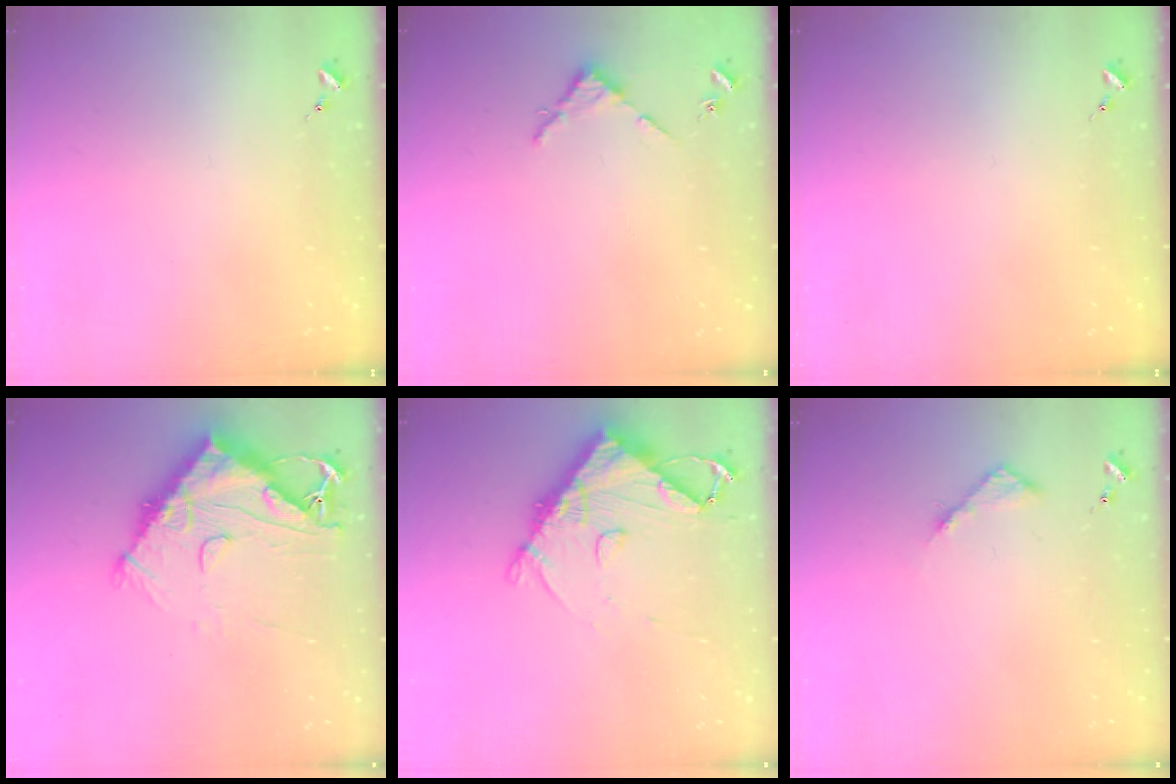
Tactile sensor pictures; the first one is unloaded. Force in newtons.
{"total": 2.7, "press": 2.7, "slide": 0.3}
{"total": 0.0}
{"total": 14.7, "press": 14.6, "slide": 1.5}
{"total": 11.0, "press": 10.9, "slide": 1.4}
{"total": 4.6, "press": 4.6, "slide": 0.5}